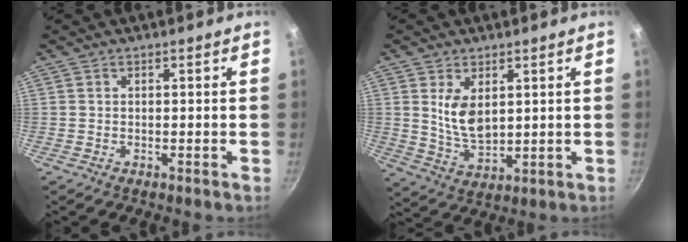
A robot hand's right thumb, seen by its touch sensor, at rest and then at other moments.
{"total": 7.8, "force": [2.3, 4.4, 6.0], "torque": [-0.100, -0.027, 0.054]}